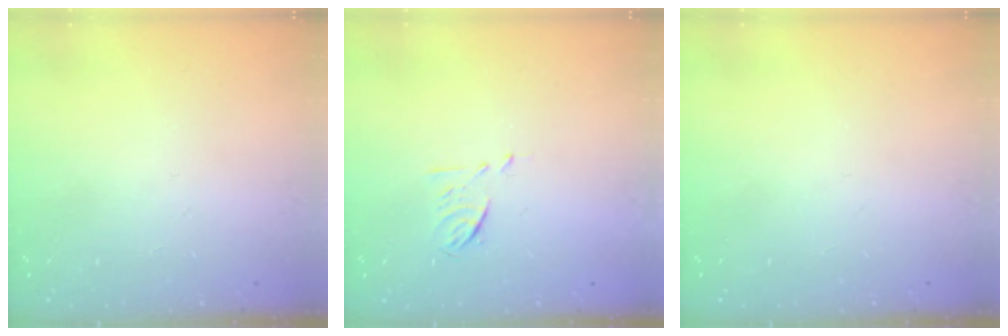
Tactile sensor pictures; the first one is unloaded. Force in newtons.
{"total": 6.6, "press": 6.5, "slide": 1.1}
{"total": 0.0}